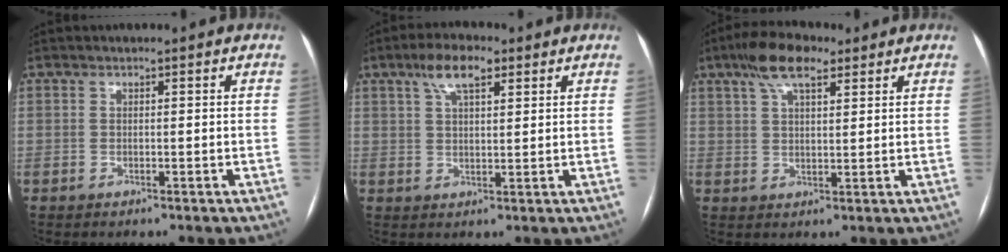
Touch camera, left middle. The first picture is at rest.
{"total": 6.1, "force": [3.5, 2.0, 4.5], "torque": [-0.091, 0.017, 0.062]}
{"total": 8.0, "force": [5.0, 2.7, 5.6], "torque": [-0.111, 0.021, 0.088]}